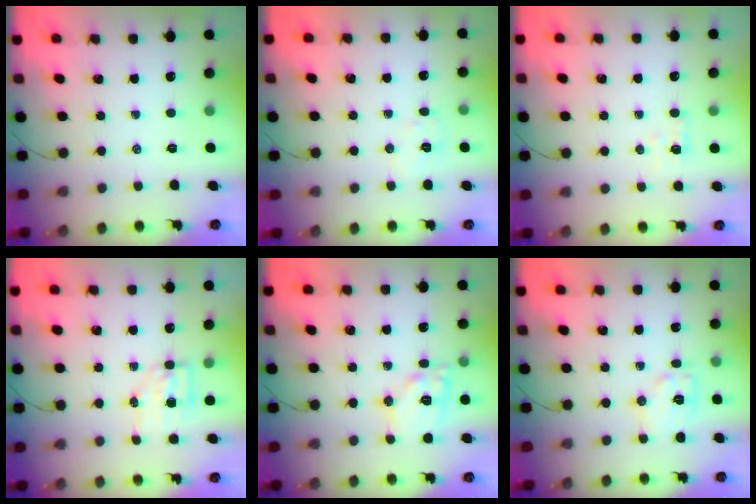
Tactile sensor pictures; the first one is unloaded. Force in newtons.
{"total": 4.0, "press": 3.9, "slide": 0.9}
{"total": 2.9, "press": 2.8, "slide": 1.0}
{"total": 5.0, "press": 4.9, "slide": 0.6}
{"total": 11.8, "press": 11.7, "slide": 1.5}
{"total": 8.0, "press": 8.0, "slide": 0.3}